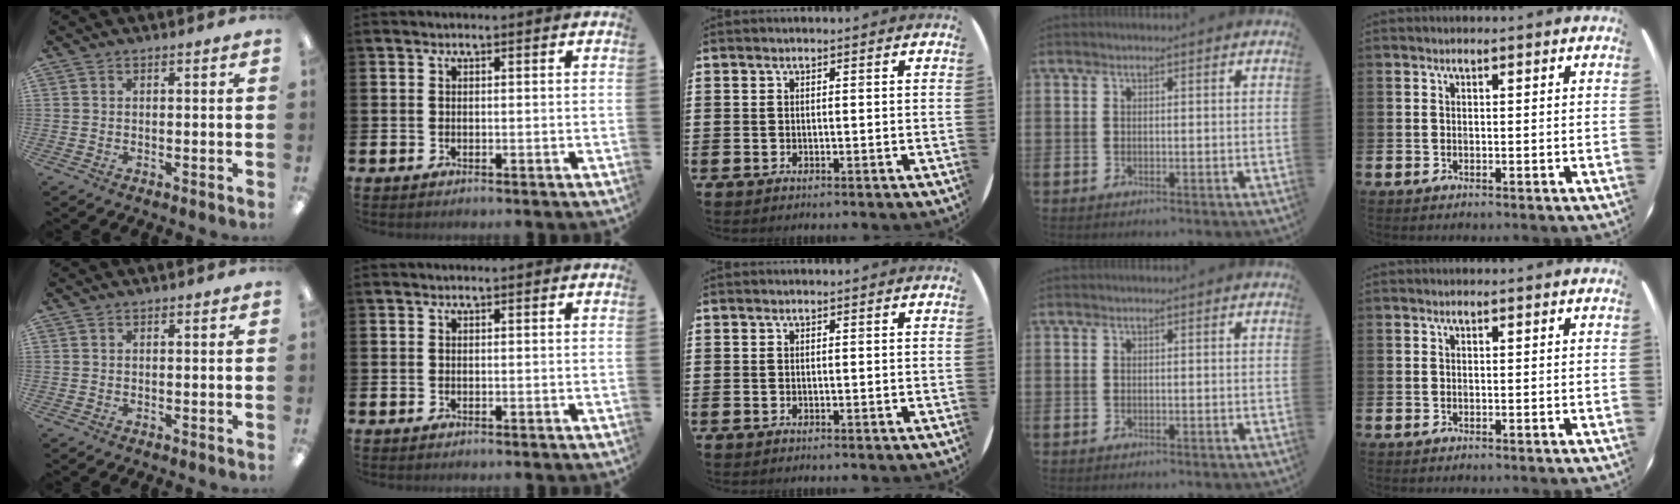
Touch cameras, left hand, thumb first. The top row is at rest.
{}